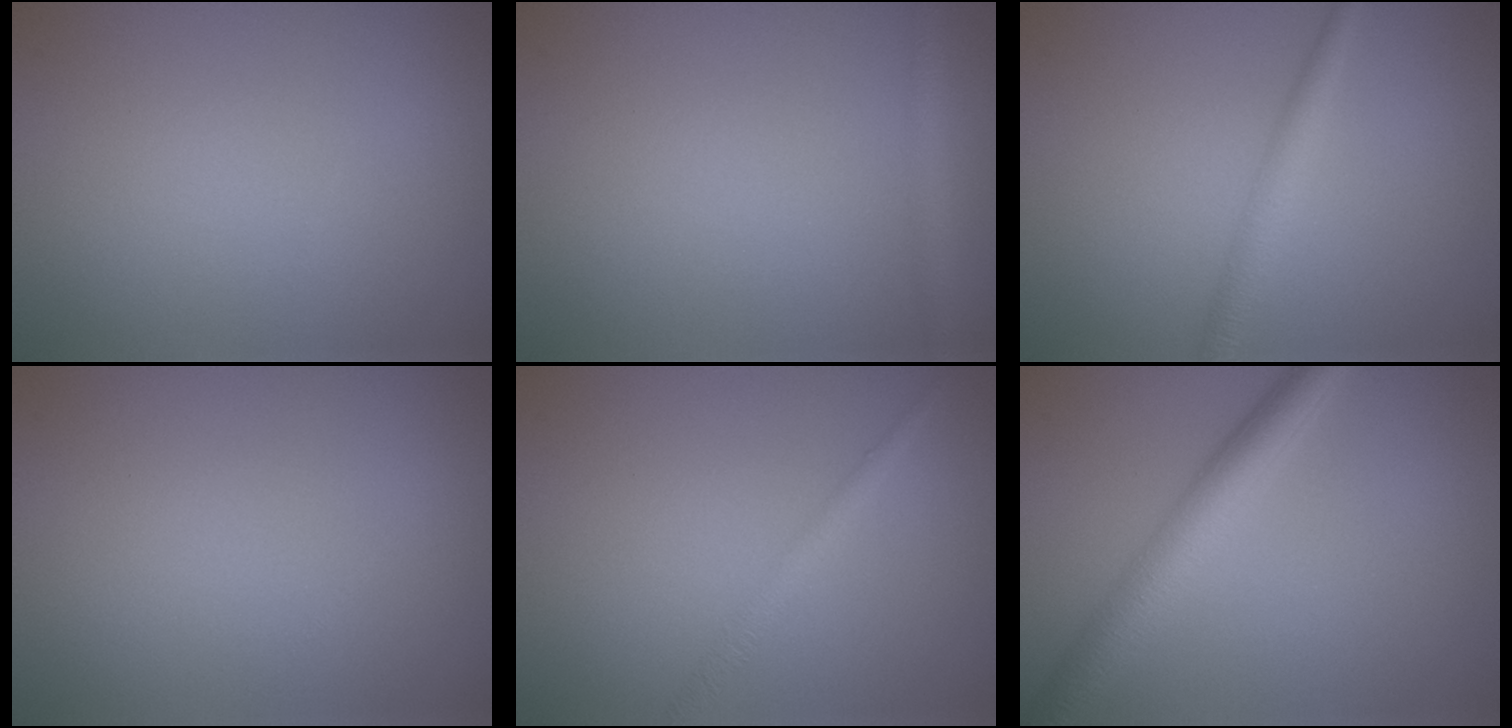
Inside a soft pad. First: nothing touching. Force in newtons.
{"total": 1.6, "press": 1.6, "slide": 0.1}
{"total": 2.1, "press": 2.1, "slide": 0.0}
{"total": 0.0}
{"total": 1.6, "press": 1.6, "slide": 0.1}
{"total": 4.7, "press": 4.7, "slide": 0.2}